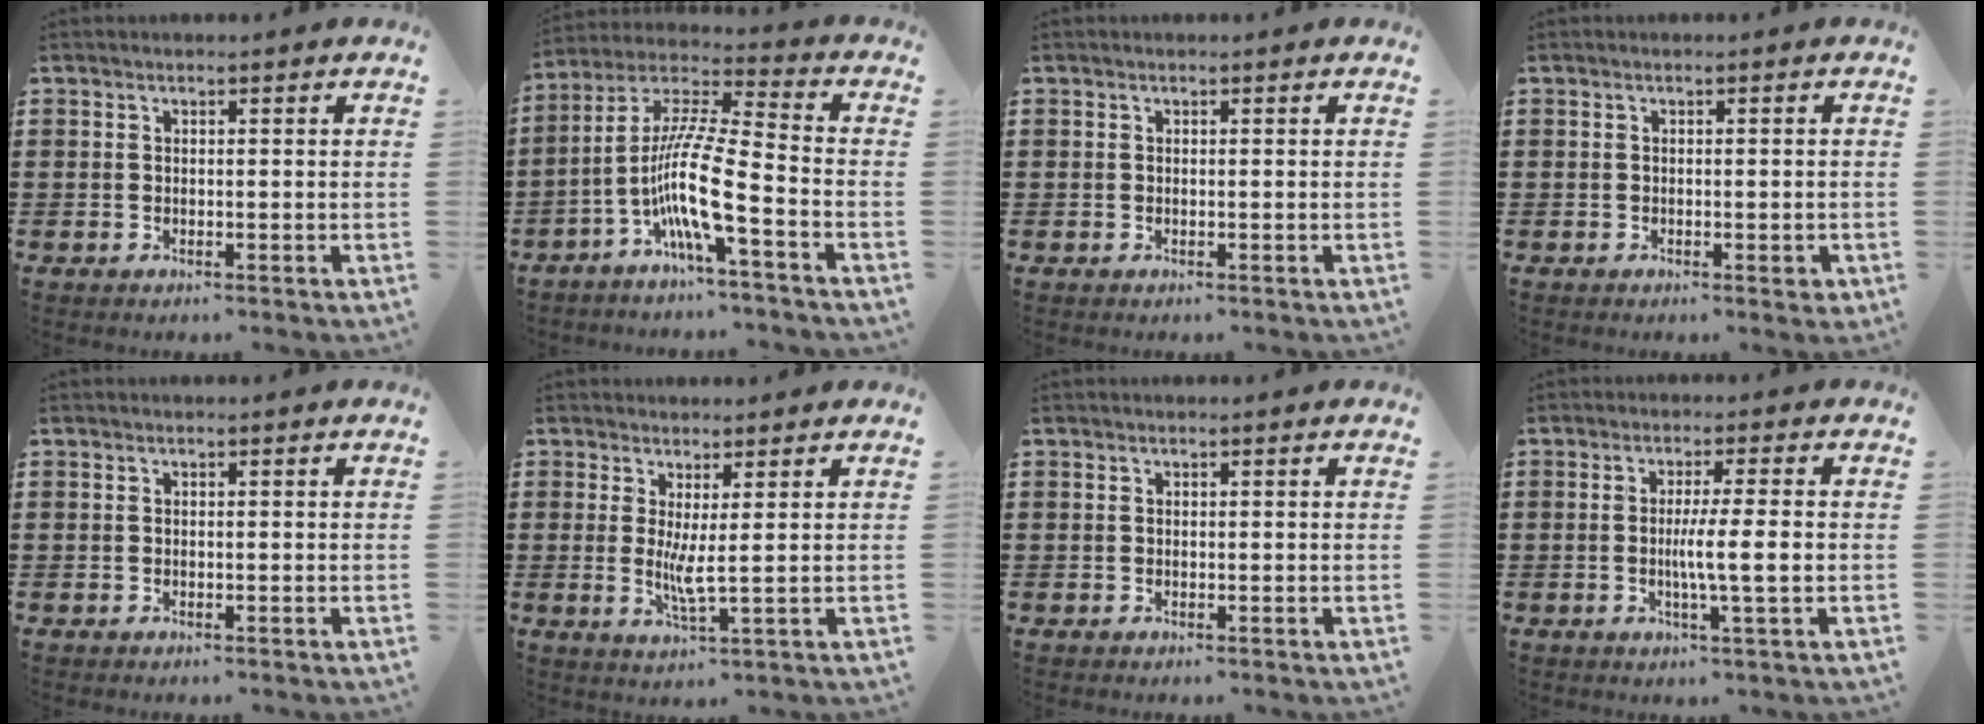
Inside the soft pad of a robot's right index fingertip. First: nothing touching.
{"total": 11.8, "force": [-5.2, 0.9, 10.6], "torque": [-0.239, -0.024, -0.111]}
{"total": 0.0}
{"total": 1.1, "force": [-0.3, 0.3, 1.0], "torque": [-0.018, -0.003, -0.004]}
{"total": 0.0}
{"total": 3.7, "force": [0.9, 0.0, 3.6], "torque": [-0.063, -0.014, 0.015]}
{"total": 0.0}
{"total": 5.6, "force": [-0.6, -0.1, 5.6], "torque": [-0.099, -0.007, -0.014]}